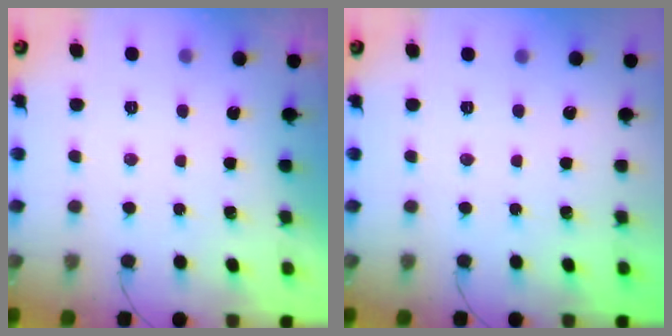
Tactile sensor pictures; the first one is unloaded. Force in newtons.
{"total": 0.0}